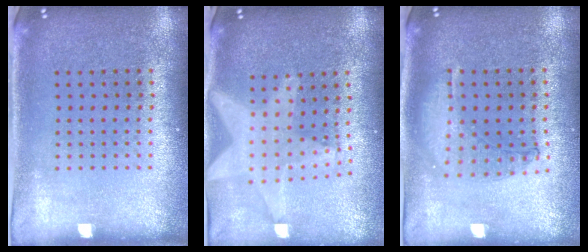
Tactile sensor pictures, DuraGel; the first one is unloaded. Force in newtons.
{"total": 1.9, "press": 1.6, "slide": 1.0}
{"total": 0.9, "press": 0.9, "slide": 0.3}